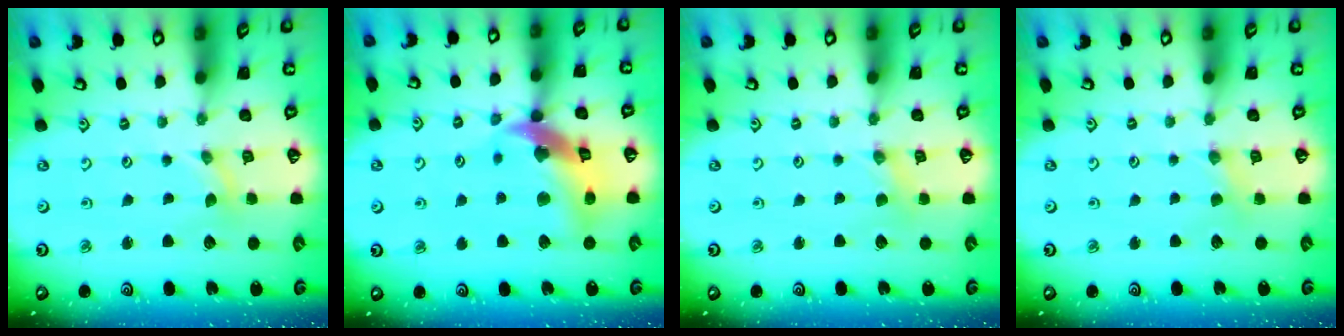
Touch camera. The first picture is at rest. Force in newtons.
{"total": 15.8, "press": 15.6, "slide": 2.0}
{"total": 0.7, "press": 0.7, "slide": 0.2}
{"total": 2.3, "press": 2.3, "slide": 0.4}